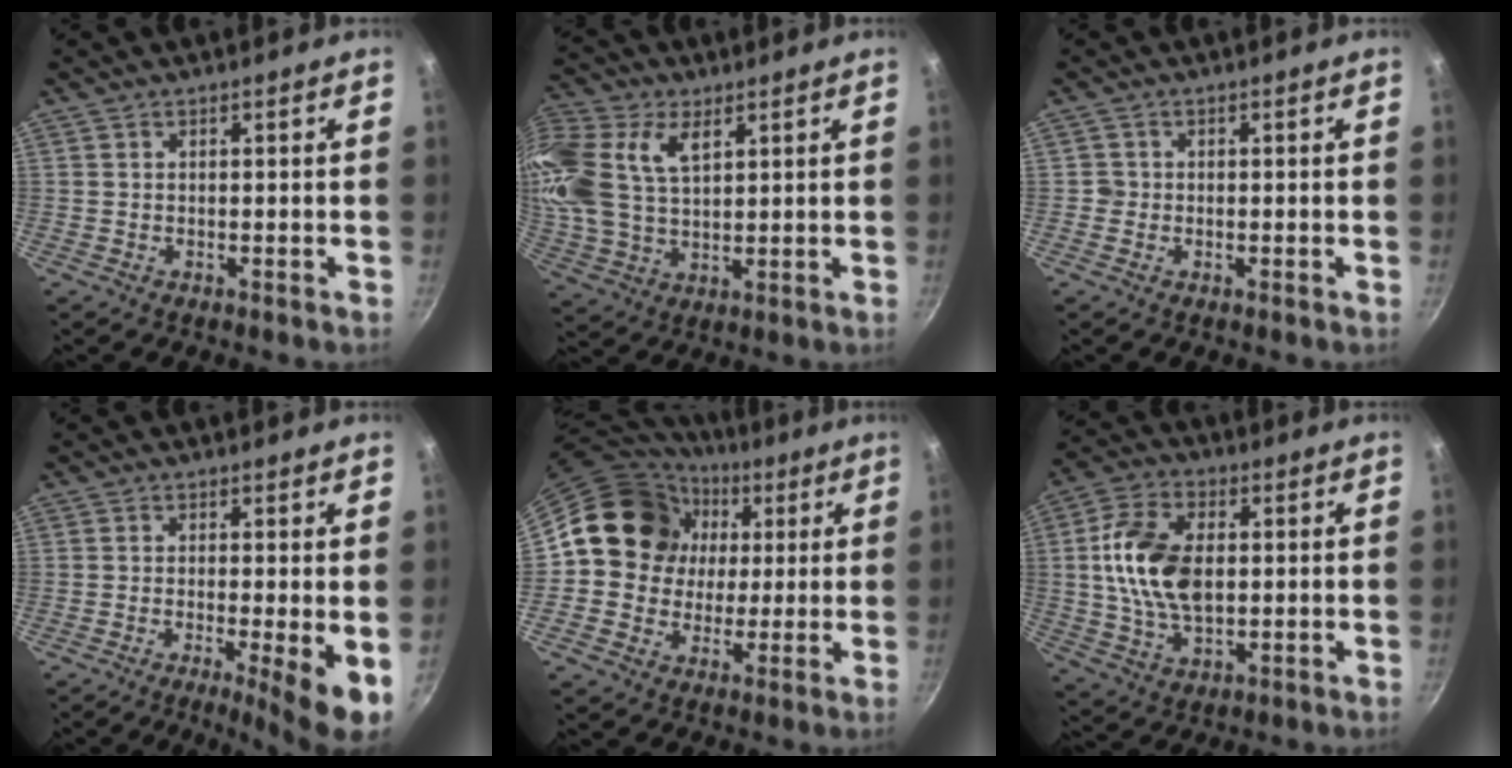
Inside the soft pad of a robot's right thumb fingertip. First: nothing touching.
{"total": 18.8, "force": [6.9, 11.9, 12.9], "torque": [-0.291, 0.006, 0.131]}
{"total": 1.4, "force": [-0.4, 1.4, 0.2], "torque": [0.002, 0.005, -0.008]}
{"total": 7.2, "force": [-1.5, 0.9, 7.0], "torque": [-0.103, -0.011, -0.023]}
{"total": 14.9, "force": [3.0, 13.4, 5.9], "torque": [-0.073, 0.010, 0.036]}
{"total": 14.8, "force": [1.3, 9.2, 11.5], "torque": [-0.198, 0.006, 0.018]}